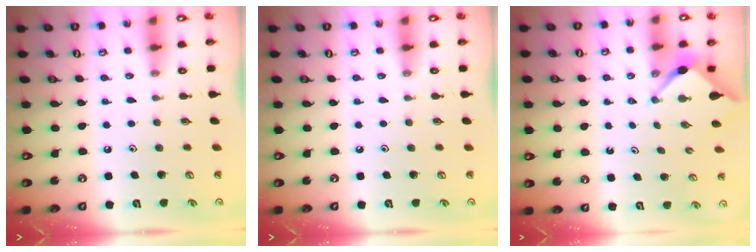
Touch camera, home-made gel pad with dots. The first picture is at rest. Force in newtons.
{"total": 0.0}
{"total": 2.6, "press": 2.5, "slide": 0.3}